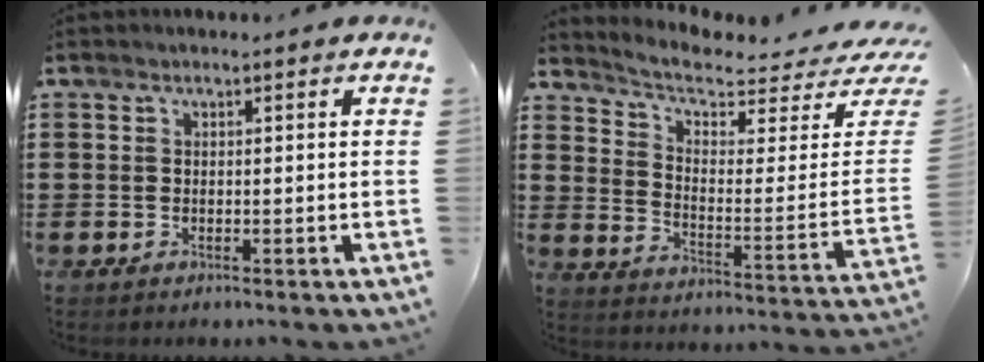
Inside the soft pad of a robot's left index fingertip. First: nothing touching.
{"total": 4.6, "force": [4.0, 1.1, 2.1], "torque": [-0.058, -0.044, 0.063]}